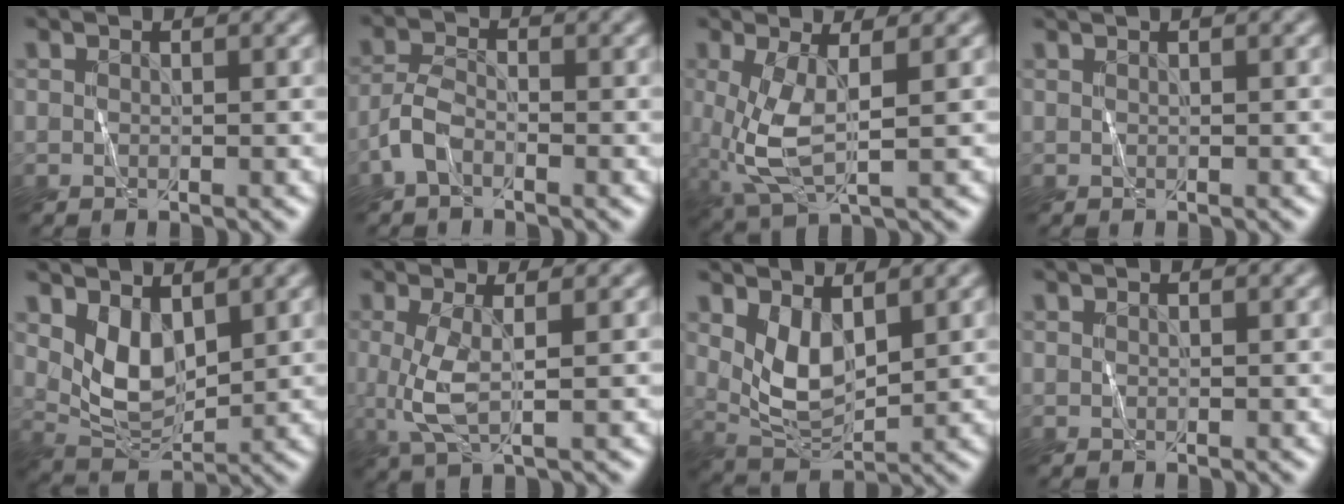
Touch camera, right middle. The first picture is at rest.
{"total": 2.3, "force": [-1.4, 1.1, 1.4], "torque": [-0.035, 0.006, -0.037]}
{"total": 4.8, "force": [0.0, 1.6, 4.5], "torque": [-0.111, -0.005, 0.005]}
{"total": 1.2, "force": [0.8, 0.4, 0.8], "torque": [-0.010, -0.002, 0.004]}
{"total": 4.0, "force": [1.8, 2.3, 2.8], "torque": [-0.062, -0.010, 0.041]}
{"total": 3.0, "force": [0.1, 0.9, 2.9], "torque": [-0.073, -0.002, 0.004]}
{"total": 4.0, "force": [1.6, 2.0, 3.1], "torque": [-0.070, -0.009, 0.038]}
{"total": 0.0}